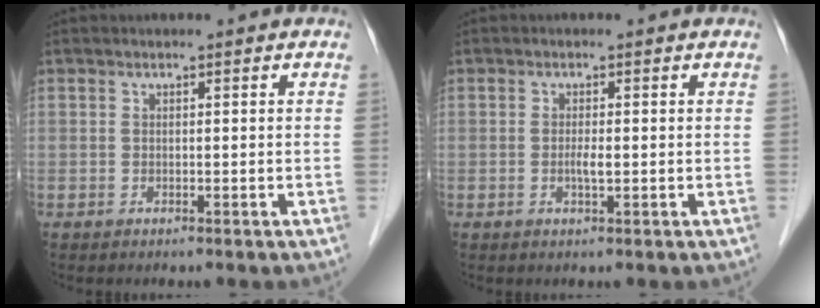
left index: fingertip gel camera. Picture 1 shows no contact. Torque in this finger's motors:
{"motor_torque": [0.19, 0.10, 0.07, 0.03]}